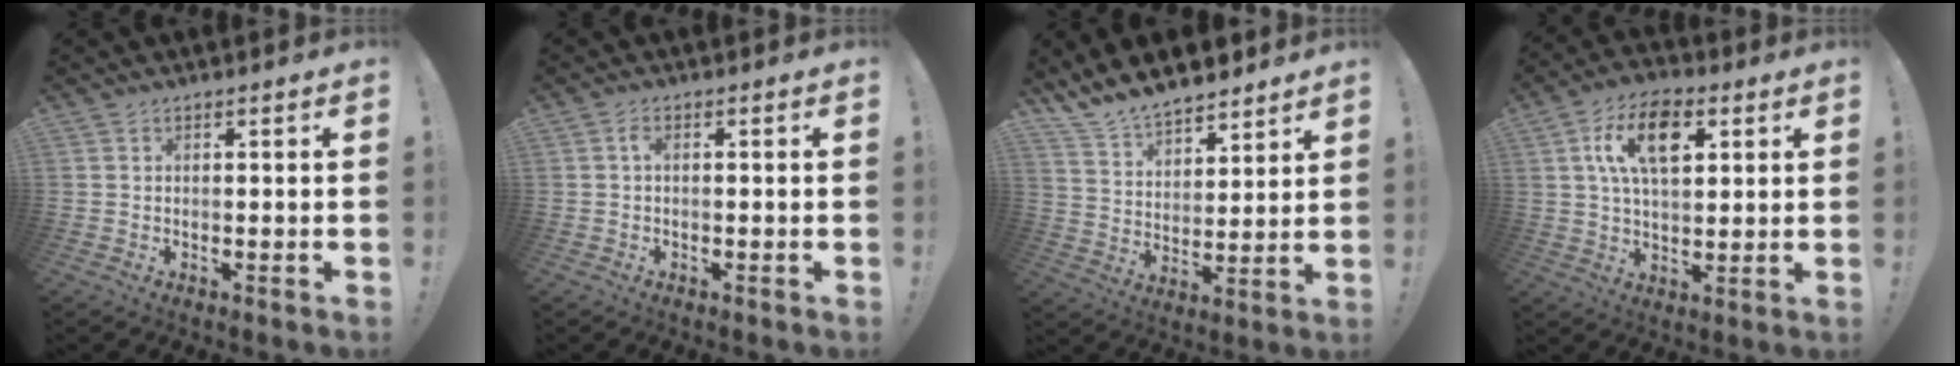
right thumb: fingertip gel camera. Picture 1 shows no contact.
{"total": 1.6, "force": [0.0, 0.5, 1.5], "torque": [-0.035, 0.007, -0.001]}
{"total": 10.1, "force": [9.3, 3.3, 2.1], "torque": [-0.068, -0.079, 0.177]}
{"total": 14.7, "force": [5.1, 8.3, 11.0], "torque": [-0.172, 0.006, 0.092]}